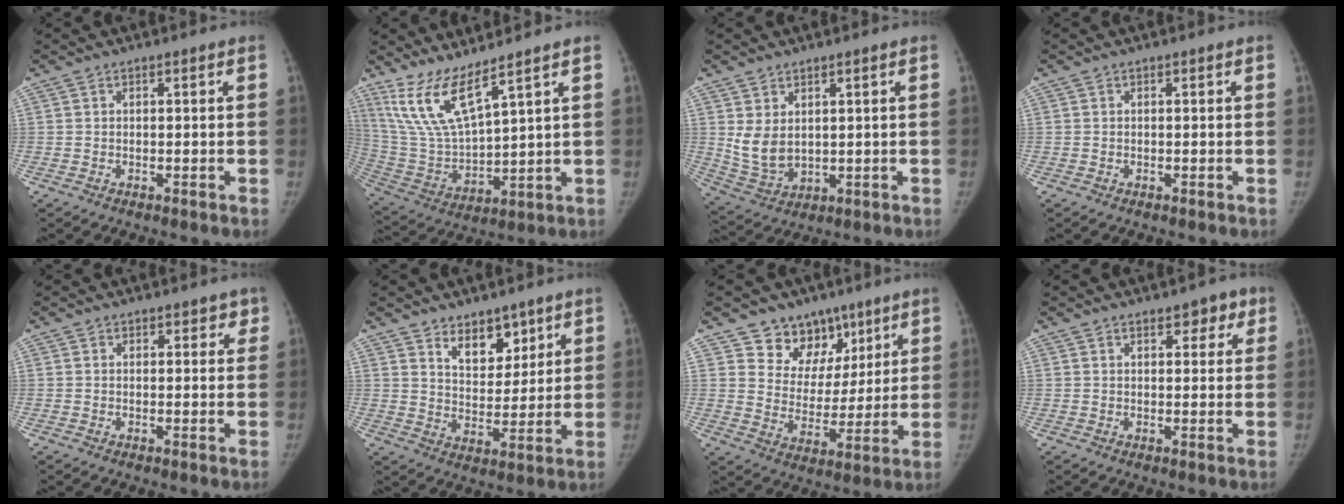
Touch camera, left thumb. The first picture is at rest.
{"total": 11.4, "force": [8.3, 2.0, 7.6], "torque": [-0.149, -0.052, 0.189]}
{"total": 6.6, "force": [1.8, 4.3, 4.7], "torque": [-0.080, -0.015, 0.053]}
{"total": 0.0}
{"total": 2.0, "force": [1.3, 1.4, 0.7], "torque": [0.023, -0.004, 0.010]}
{"total": 8.4, "force": [5.5, 4.8, 4.1], "torque": [-0.025, -0.042, 0.096]}
{"total": 11.7, "force": [7.6, 8.5, 2.9], "torque": [0.009, -0.042, 0.131]}
{"total": 4.4, "force": [2.5, 2.4, 2.7], "torque": [0.000, -0.008, 0.027]}